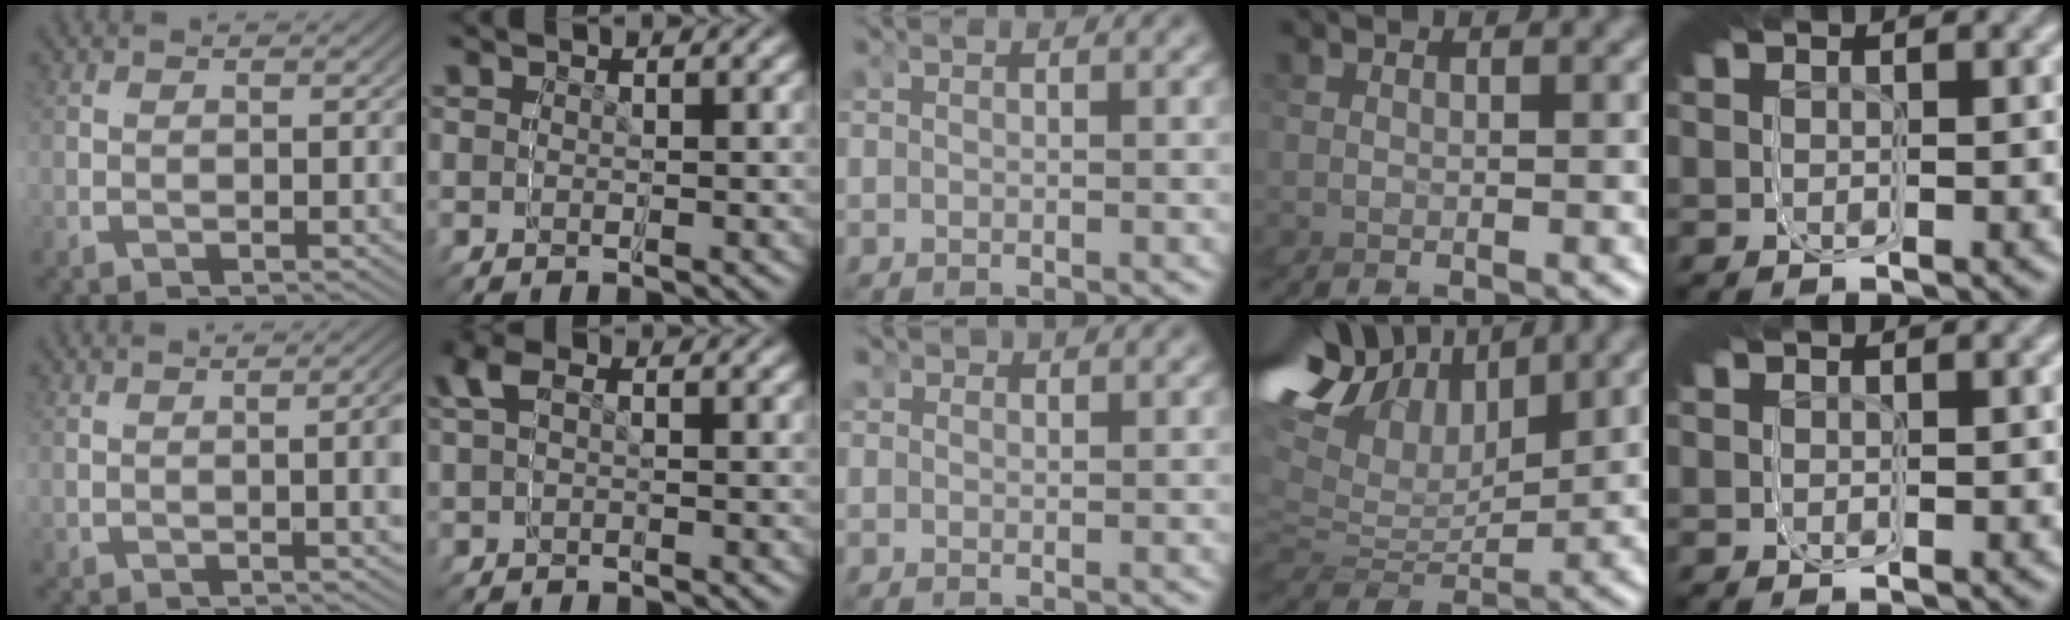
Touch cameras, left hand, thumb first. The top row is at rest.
{"thumb": {"total": 2.0, "force": [0.4, -1.5, 1.3], "torque": [-0.005, 0.014, 0.007]}, "index": {"total": 1.3, "force": [-0.3, 0.4, 1.2], "torque": [-0.041, -0.002, 0.006]}, "middle": {"total": 0.6, "force": [0.5, 0.3, 0.1], "torque": [-0.005, -0.002, 0.012]}, "ring": {"total": 6.6, "force": [3.3, 4.4, 3.6], "torque": [-0.096, 0.024, 0.034]}}